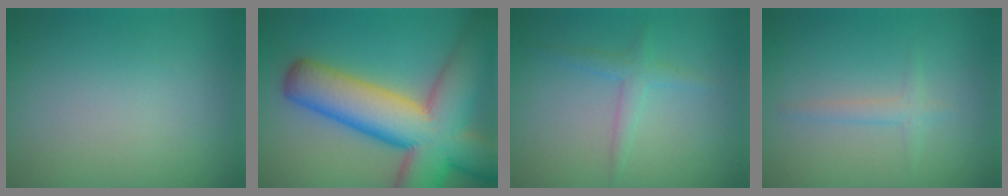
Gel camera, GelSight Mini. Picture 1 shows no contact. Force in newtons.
{"total": 13.5, "press": 13.5, "slide": 0.6}
{"total": 1.6, "press": 1.6, "slide": 0.1}
{"total": 1.2, "press": 1.2, "slide": 0.1}